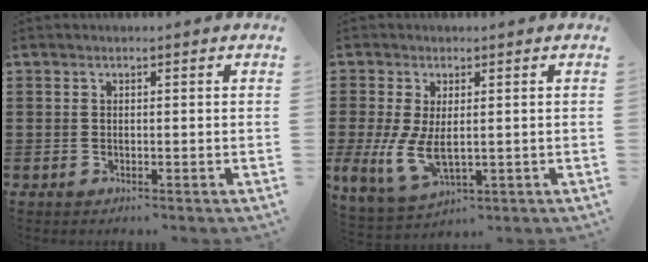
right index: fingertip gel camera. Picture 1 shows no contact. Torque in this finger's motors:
{"motor_torque": [2.14, 0.00, 0.47, 0.21]}